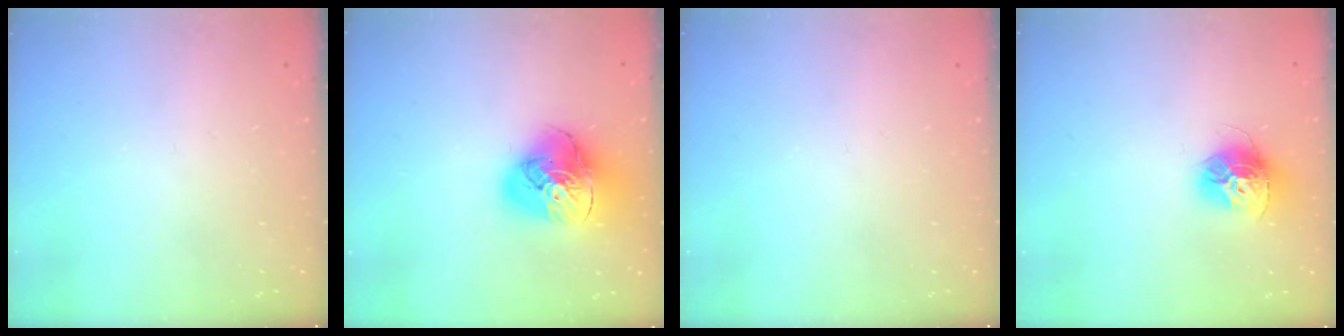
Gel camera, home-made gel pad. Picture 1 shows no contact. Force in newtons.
{"total": 17.1, "press": 17.0, "slide": 2.1}
{"total": 0.0}
{"total": 13.2, "press": 13.1, "slide": 1.3}